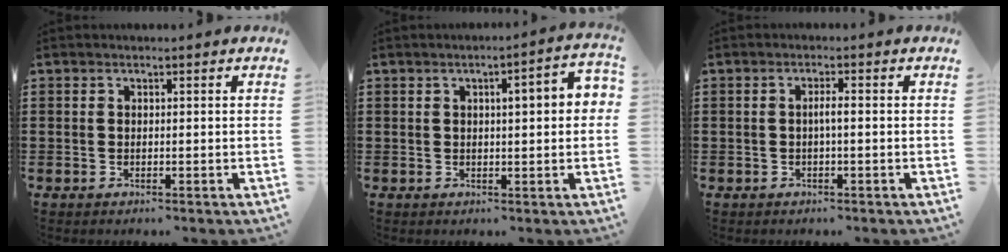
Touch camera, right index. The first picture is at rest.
{"total": 4.1, "force": [0.6, 0.8, 4.0], "torque": [-0.056, -0.001, 0.002]}
{"total": 1.7, "force": [-0.3, 0.1, 1.6], "torque": [-0.031, 0.001, -0.008]}